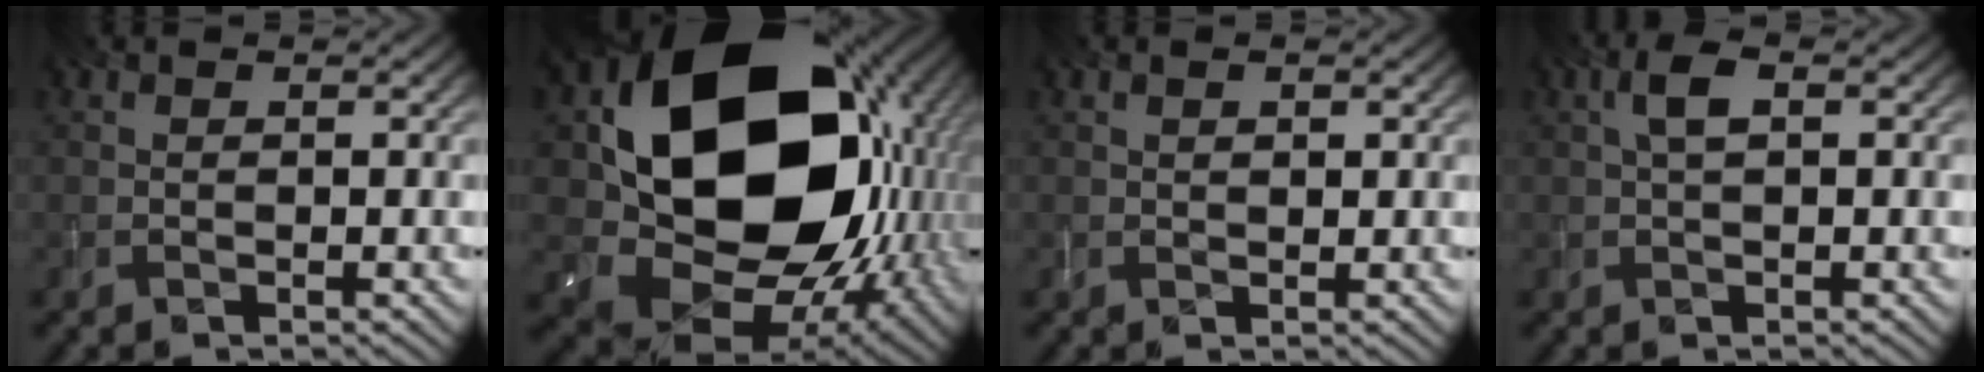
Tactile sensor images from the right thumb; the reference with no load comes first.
{"total": 22.1, "force": [4.0, 17.1, 13.4], "torque": [-0.315, -0.054, 0.123]}
{"total": 1.2, "force": [0.5, 0.7, 0.9], "torque": [-0.018, 0.000, 0.012]}
{"total": 2.8, "force": [0.7, 1.1, 2.5], "torque": [-0.054, 0.010, 0.011]}